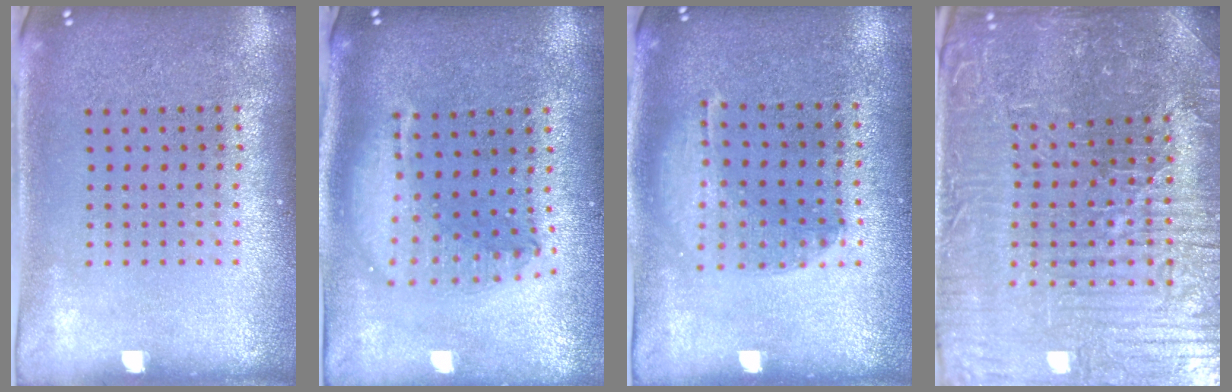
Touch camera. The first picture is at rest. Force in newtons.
{"total": 1.9, "press": 1.6, "slide": 1.2}
{"total": 1.3, "press": 1.2, "slide": 0.4}
{"total": 5.3, "press": 5.1, "slide": 1.3}